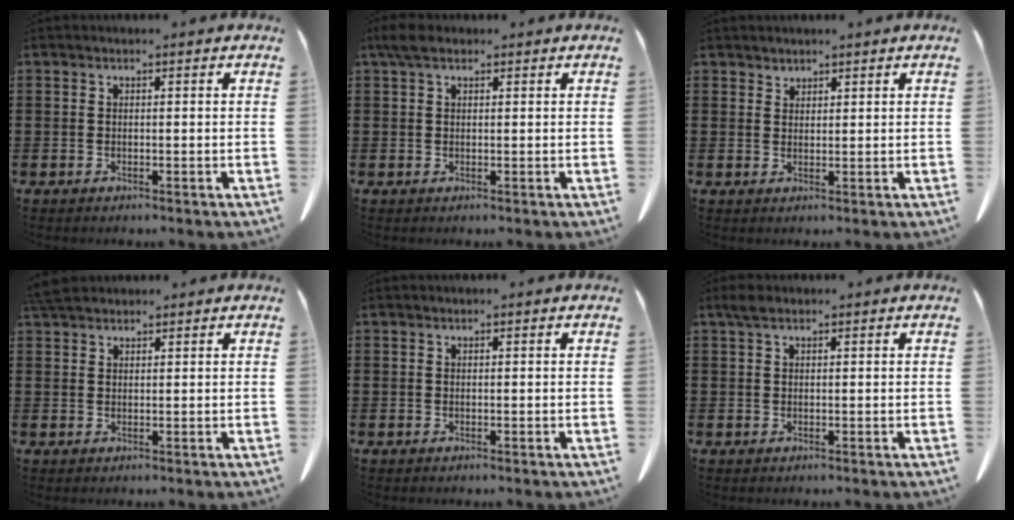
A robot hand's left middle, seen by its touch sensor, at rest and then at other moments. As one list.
[{"total": 2.5, "force": [1.4, 1.2, 1.6], "torque": [-0.038, 0.007, 0.026]}, {"total": 1.5, "force": [1.5, 0.4, -0.1], "torque": [-0.001, -0.001, 0.030]}, {"total": 3.1, "force": [2.7, 0.8, 1.2], "torque": [-0.031, 0.000, 0.054]}, {"total": 0.0}, {"total": 1.4, "force": [0.8, 0.7, 0.9], "torque": [-0.023, 0.004, 0.015]}]